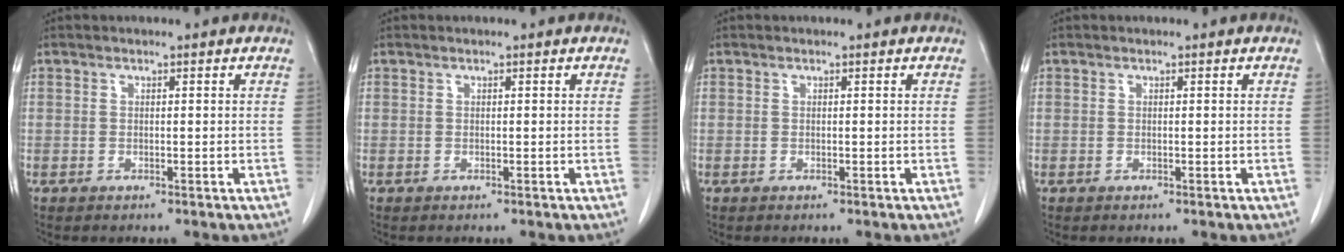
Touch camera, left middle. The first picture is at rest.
{"total": 0.0}
{"total": 0.0}
{"total": 0.0}